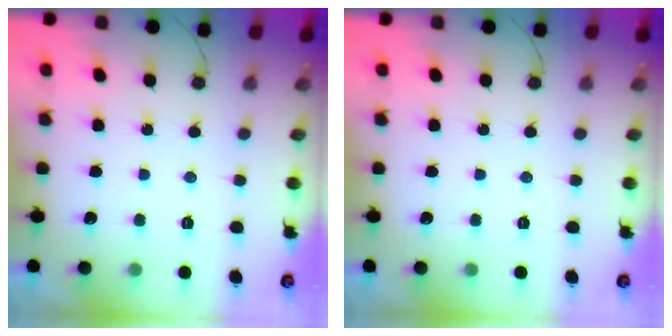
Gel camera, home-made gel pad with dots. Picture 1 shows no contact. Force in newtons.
{"total": 0.0}